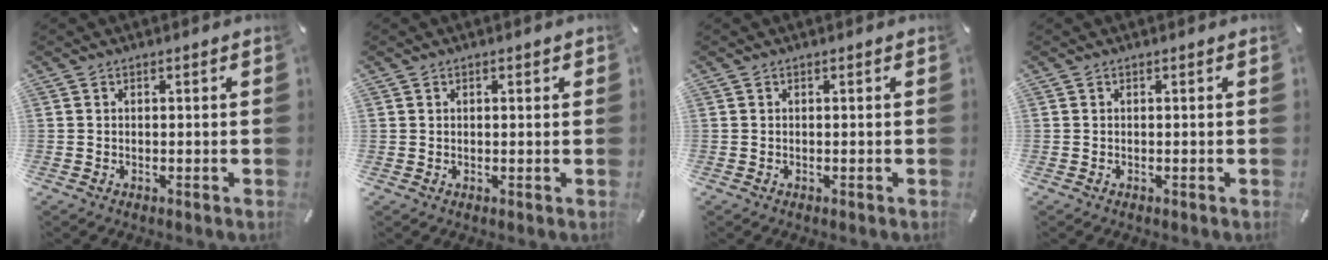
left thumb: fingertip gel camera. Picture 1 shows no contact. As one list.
[{"total": 1.0, "force": [0.5, 0.9, -0.1], "torque": [0.010, -0.002, 0.008]}, {"total": 0.0}, {"total": 0.0}]